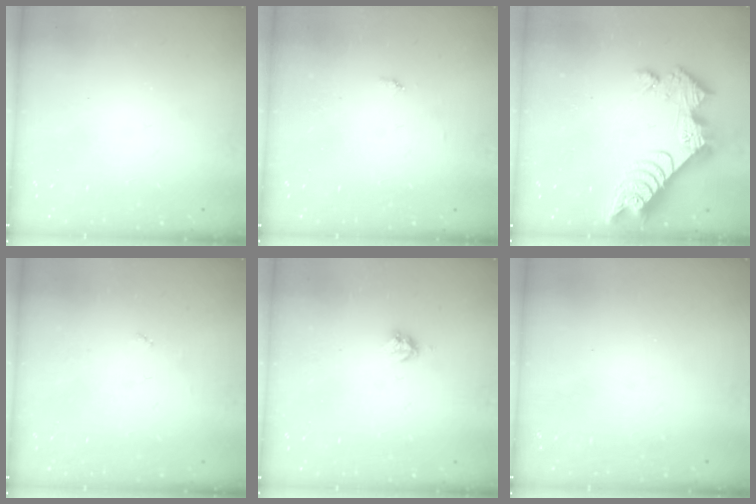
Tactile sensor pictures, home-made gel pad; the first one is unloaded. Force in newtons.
{"total": 4.5, "press": 4.5, "slide": 0.6}
{"total": 16.6, "press": 16.6, "slide": 1.4}
{"total": 2.7, "press": 2.7, "slide": 0.4}
{"total": 3.0, "press": 3.0, "slide": 0.3}
{"total": 0.0}